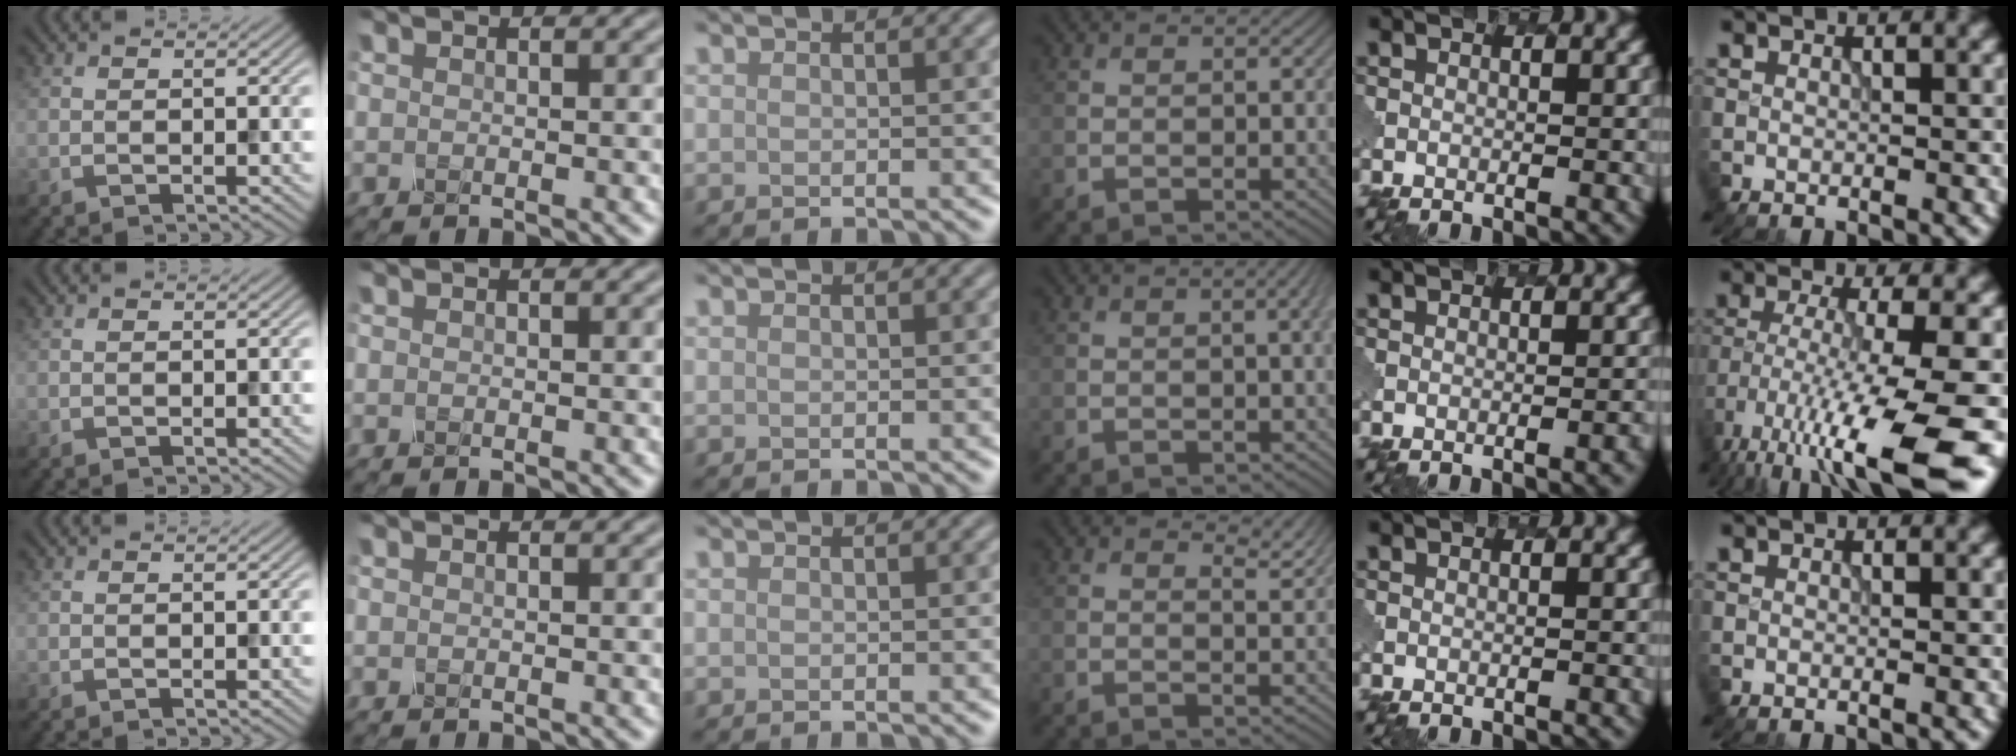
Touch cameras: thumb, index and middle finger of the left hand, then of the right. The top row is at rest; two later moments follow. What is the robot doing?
{"motion": "pour", "object": "mug"}